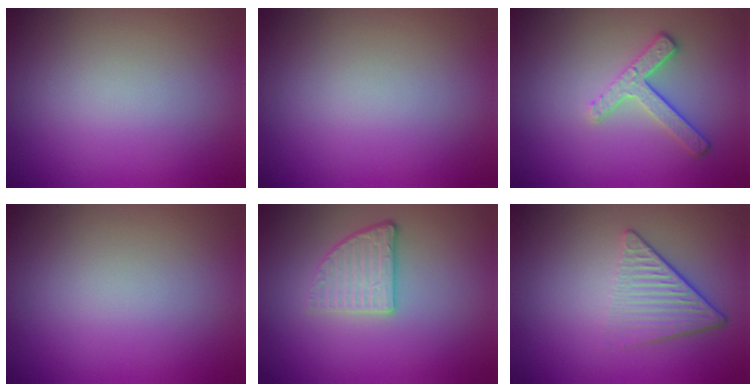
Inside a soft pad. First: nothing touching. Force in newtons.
{"total": 0.0}
{"total": 2.7, "press": 2.3, "slide": 1.5}
{"total": 0.0}
{"total": 2.8, "press": 2.3, "slide": 1.6}
{"total": 4.6, "press": 2.9, "slide": 3.5}